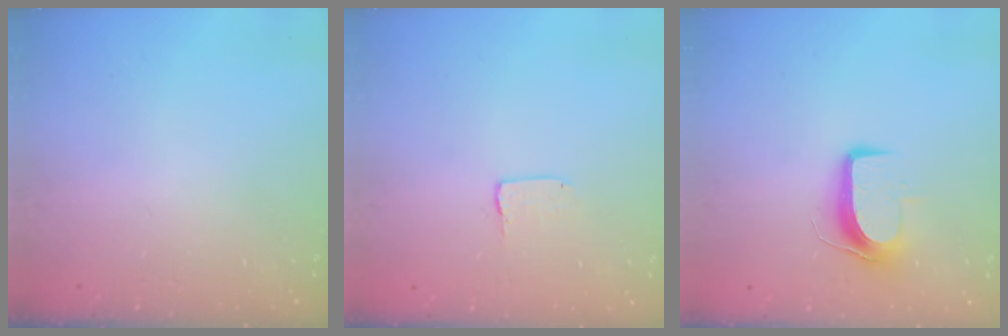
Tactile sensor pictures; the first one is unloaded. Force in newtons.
{"total": 2.0, "press": 2.0, "slide": 0.1}
{"total": 8.7, "press": 8.6, "slide": 0.5}